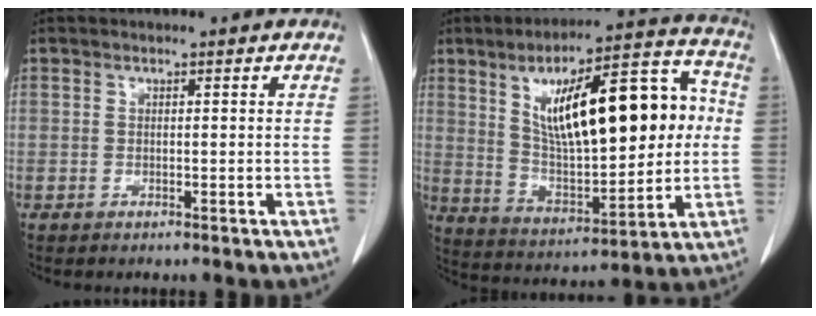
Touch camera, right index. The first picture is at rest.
{"total": 22.1, "force": [4.2, 6.7, 20.7], "torque": [-0.326, 0.032, 0.075]}